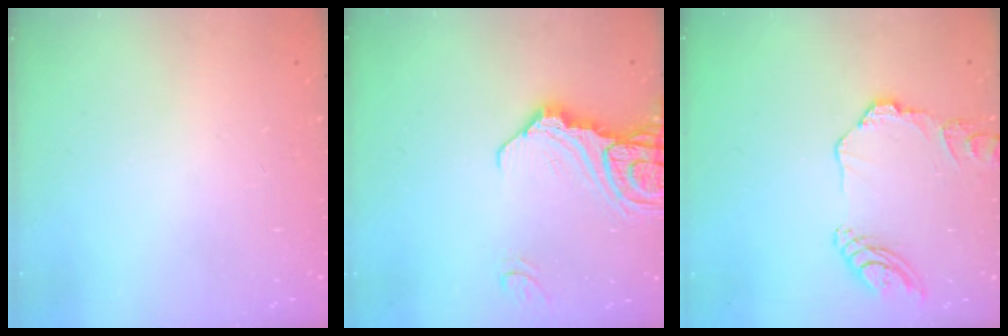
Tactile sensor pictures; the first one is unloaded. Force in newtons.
{"total": 15.8, "press": 15.7, "slide": 2.0}
{"total": 11.7, "press": 11.7, "slide": 1.2}